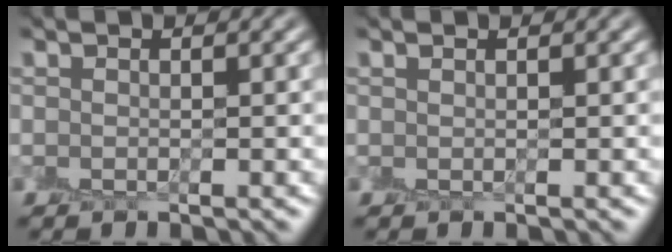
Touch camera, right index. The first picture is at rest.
{"total": 0.0}